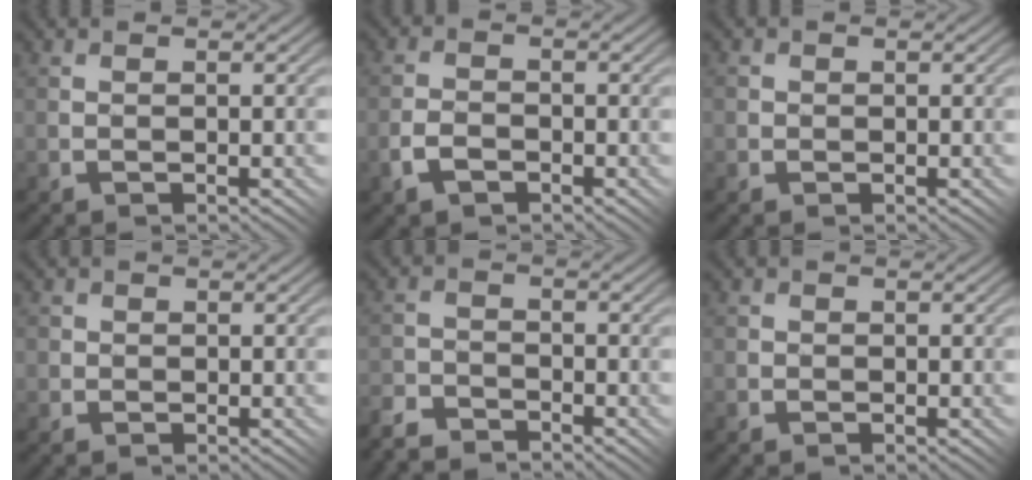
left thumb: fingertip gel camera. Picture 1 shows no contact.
{"total": 2.9, "force": [-1.7, 1.7, 1.6], "torque": [-0.037, 0.002, -0.039]}
{"total": 1.8, "force": [0.3, 1.8, 0.0], "torque": [0.004, 0.004, -0.008]}
{"total": 2.4, "force": [0.5, 2.3, 0.1], "torque": [0.001, 0.006, -0.007]}
{"total": 4.4, "force": [-4.2, 1.3, 0.7], "torque": [-0.014, -0.002, -0.090]}
{"total": 1.7, "force": [0.0, 1.7, -0.1], "torque": [0.006, 0.005, -0.015]}